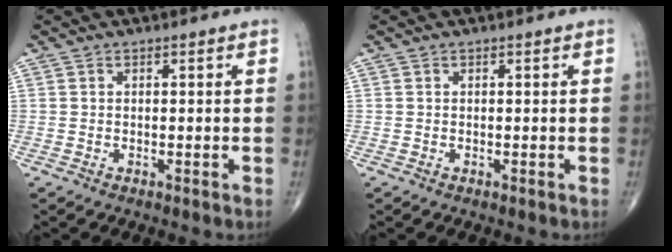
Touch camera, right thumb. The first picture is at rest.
{"total": 0.0}